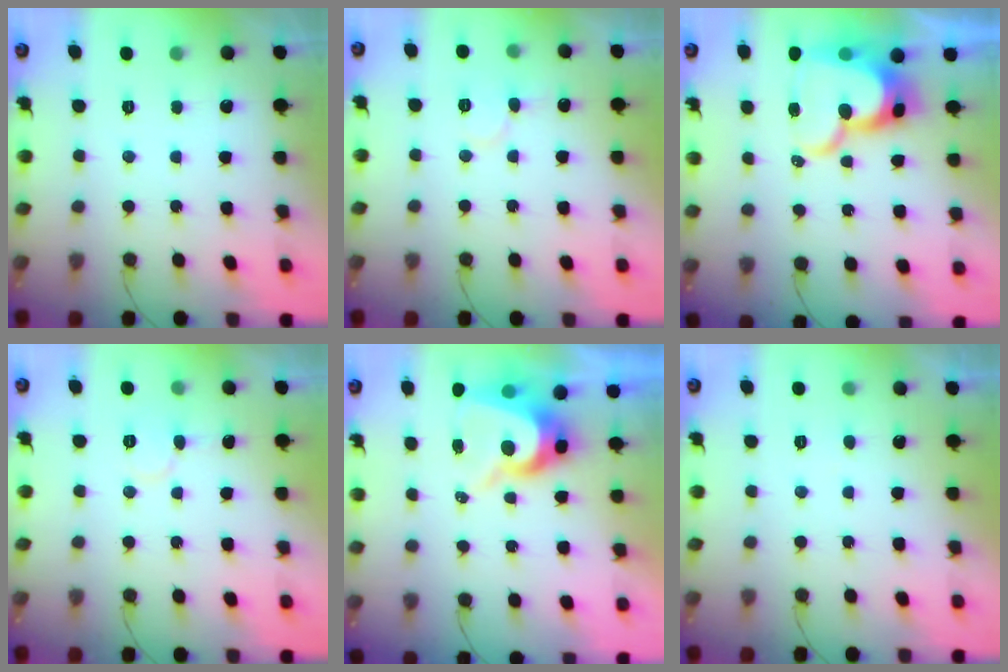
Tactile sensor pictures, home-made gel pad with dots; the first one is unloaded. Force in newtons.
{"total": 6.8, "press": 6.8, "slide": 0.7}
{"total": 17.9, "press": 17.8, "slide": 1.8}
{"total": 4.9, "press": 4.9, "slide": 0.5}
{"total": 10.2, "press": 10.2, "slide": 1.0}
{"total": 2.7, "press": 2.7, "slide": 0.2}